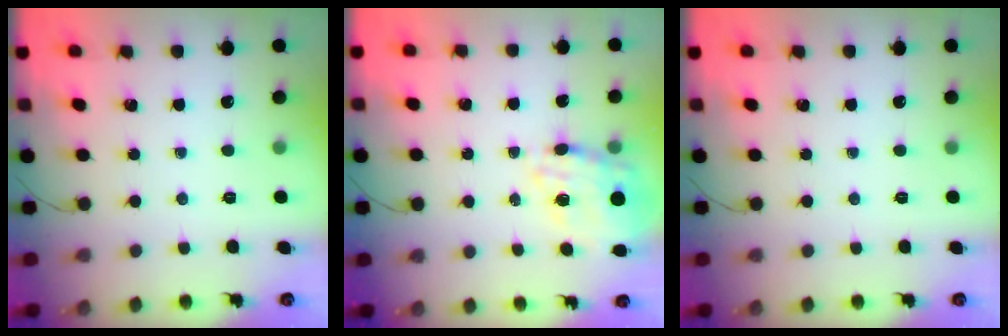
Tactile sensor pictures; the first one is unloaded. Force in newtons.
{"total": 14.5, "press": 14.1, "slide": 3.4}
{"total": 0.0}